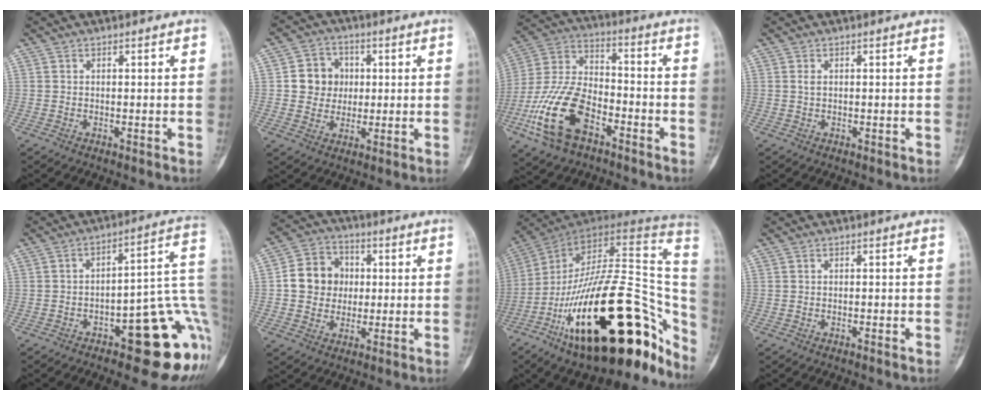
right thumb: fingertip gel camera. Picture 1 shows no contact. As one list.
[{"total": 7.7, "force": [0.9, 7.1, 3.0], "torque": [-0.010, 0.004, 0.011]}, {"total": 17.6, "force": [-7.9, 9.5, 12.5], "torque": [-0.254, 0.042, -0.153]}, {"total": 0.9, "force": [0.2, 0.6, 0.7], "torque": [-0.014, 0.004, 0.004]}, {"total": 19.4, "force": [-6.4, 7.1, 16.9], "torque": [-0.147, 0.042, -0.071]}, {"total": 10.0, "force": [0.5, 8.9, 4.5], "torque": [-0.046, 0.014, 0.002]}, {"total": 38.4, "force": [-15.6, 15.5, 31.5], "torque": [-0.387, 0.072, -0.242]}, {"total": 0.7, "force": [-0.4, -0.1, 0.6], "torque": [-0.016, 0.003, -0.003]}]